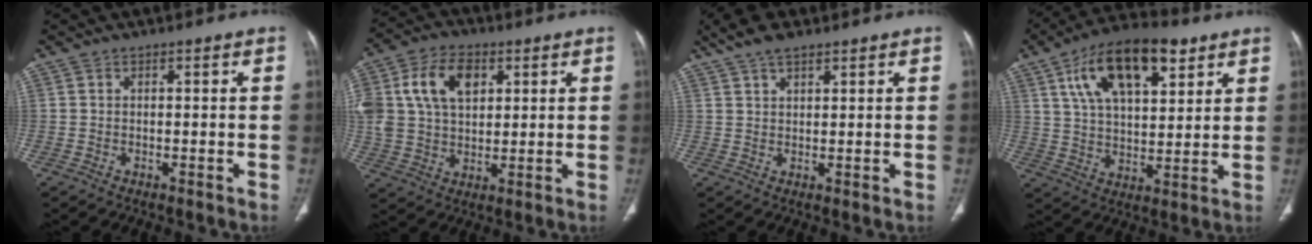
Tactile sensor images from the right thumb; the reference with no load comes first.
{"total": 15.8, "force": [5.0, 10.6, 10.6], "torque": [-0.210, 0.004, 0.094]}
{"total": 6.2, "force": [4.3, 2.4, 3.7], "torque": [-0.066, 0.002, 0.080]}
{"total": 18.1, "force": [8.7, 8.6, 13.3], "torque": [-0.194, -0.015, 0.149]}